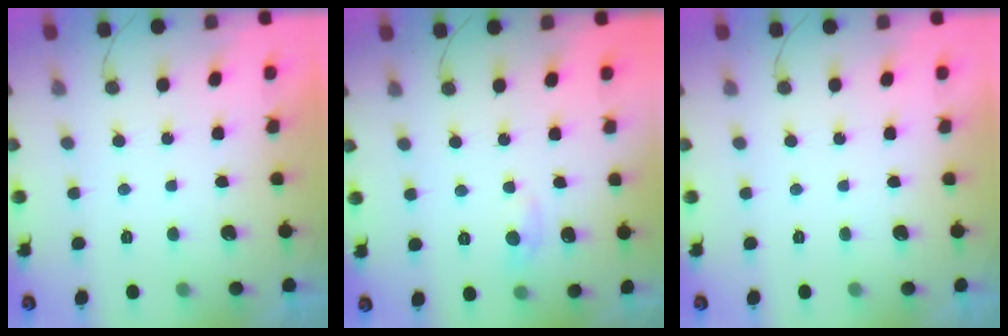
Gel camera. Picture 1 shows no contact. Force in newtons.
{"total": 5.9, "press": 5.8, "slide": 0.9}
{"total": 0.0}